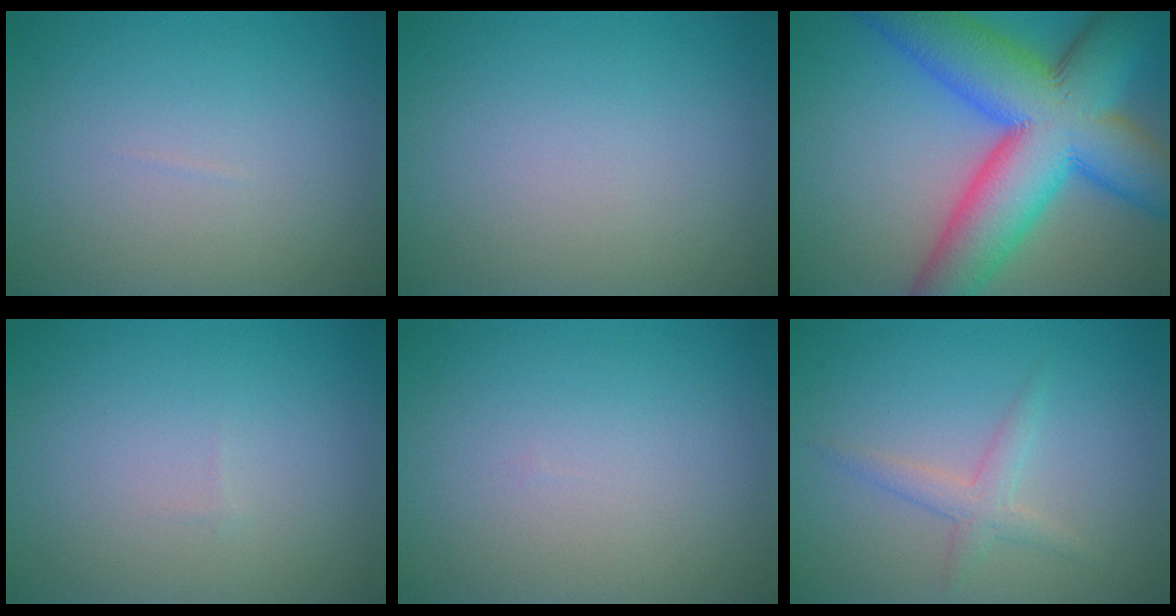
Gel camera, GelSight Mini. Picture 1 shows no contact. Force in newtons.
{"total": 0.0}
{"total": 15.4, "press": 15.4, "slide": 0.6}
{"total": 0.0}
{"total": 0.0}
{"total": 2.0, "press": 2.0, "slide": 0.1}